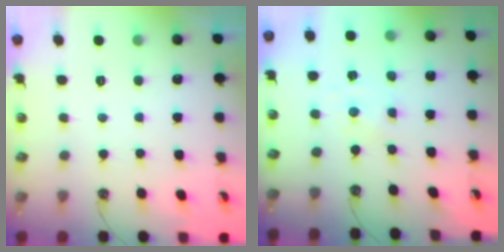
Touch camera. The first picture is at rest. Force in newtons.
{"total": 0.0}